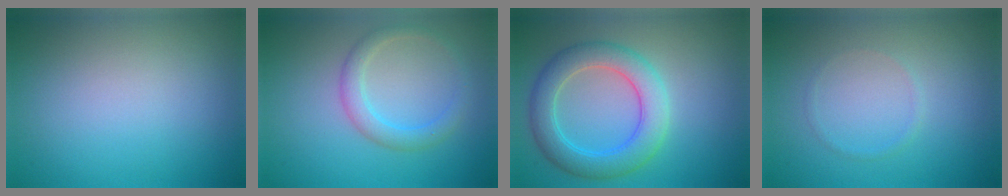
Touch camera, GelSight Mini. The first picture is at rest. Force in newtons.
{"total": 2.5, "press": 2.5, "slide": 0.0}
{"total": 5.3, "press": 5.3, "slide": 0.1}
{"total": 0.6, "press": 0.6, "slide": 0.1}